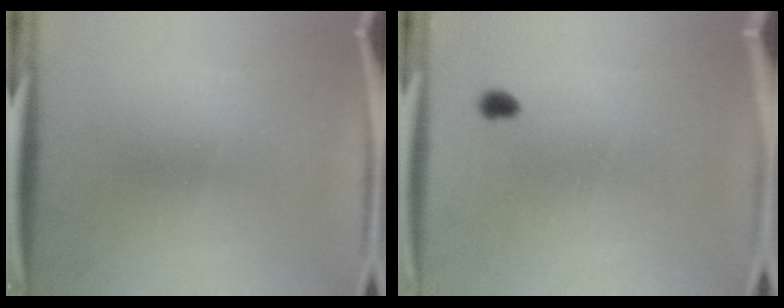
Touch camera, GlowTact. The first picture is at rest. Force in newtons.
{"total": 1.3}